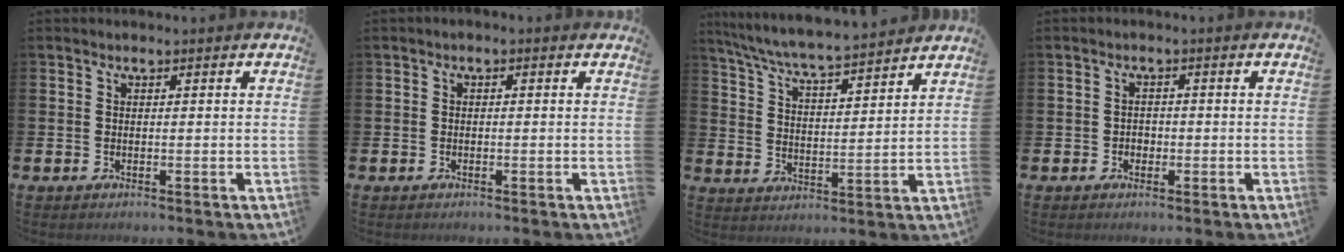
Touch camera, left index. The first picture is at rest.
{"total": 0.6, "force": [-0.5, 0.2, 0.2], "torque": [-0.013, 0.002, -0.009]}
{"total": 6.8, "force": [6.5, -0.1, 1.7], "torque": [-0.063, -0.049, 0.113]}
{"total": 1.4, "force": [-0.6, 1.2, 0.4], "torque": [-0.008, 0.005, -0.014]}